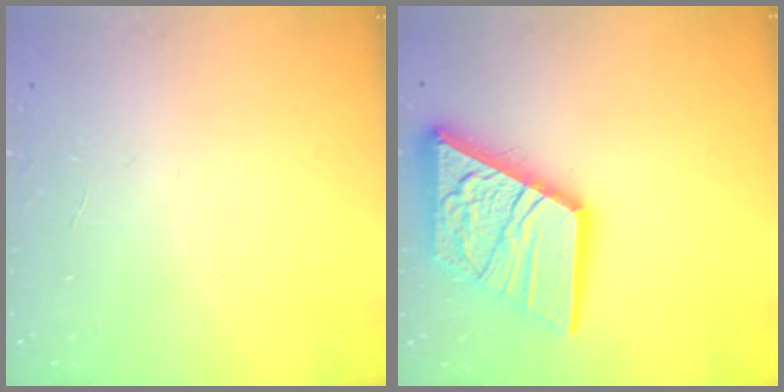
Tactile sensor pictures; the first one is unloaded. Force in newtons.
{"total": 22.4, "press": 22.2, "slide": 2.6}